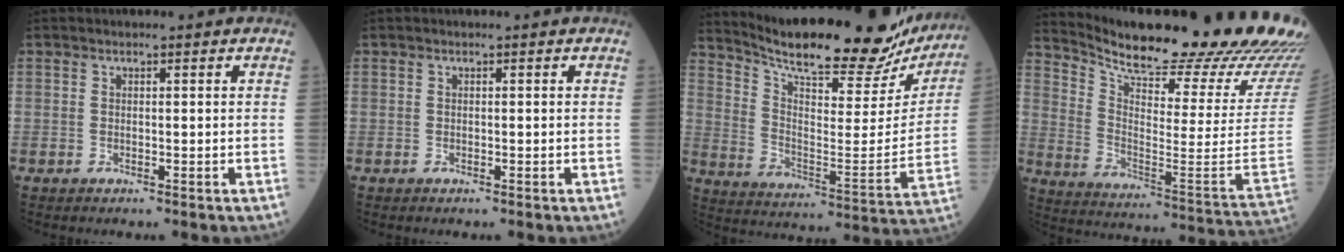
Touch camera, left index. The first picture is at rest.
{"total": 0.0}
{"total": 26.8, "force": [24.1, 4.8, 10.6], "torque": [-0.172, -0.065, 0.329]}
{"total": 31.1, "force": [27.7, 1.8, 14.1], "torque": [-0.238, -0.127, 0.363]}